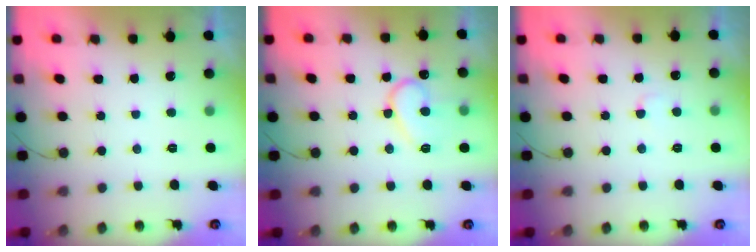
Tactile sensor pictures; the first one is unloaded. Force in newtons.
{"total": 11.7, "press": 11.7, "slide": 1.1}
{"total": 2.9, "press": 2.9, "slide": 0.2}